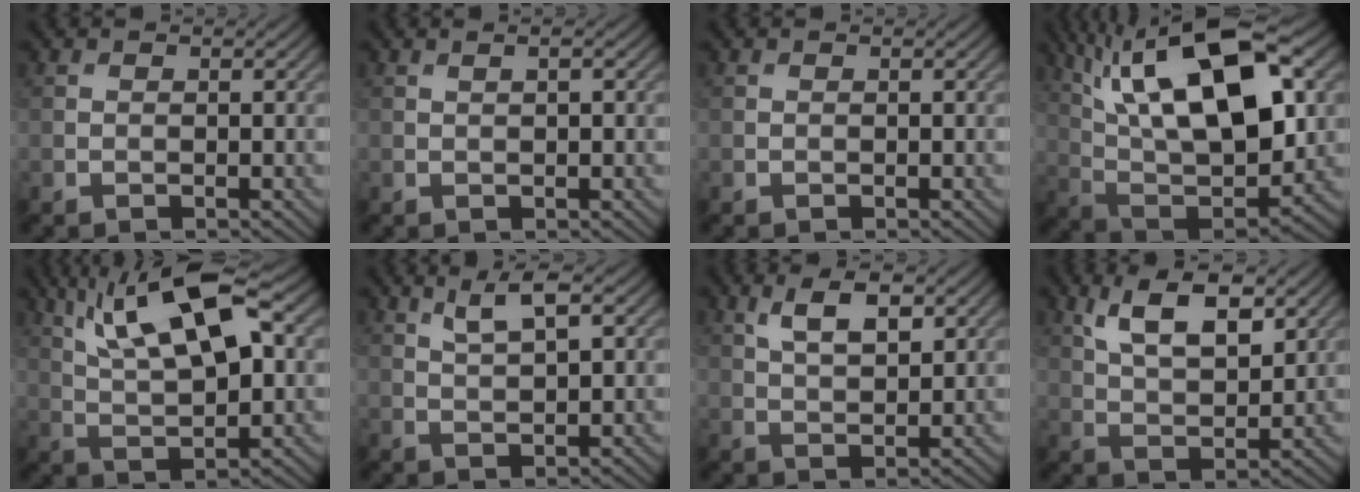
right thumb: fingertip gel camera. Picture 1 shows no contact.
{"total": 1.0, "force": [0.3, 0.1, 1.0], "torque": [-0.019, 0.006, 0.005]}
{"total": 0.0}
{"total": 20.2, "force": [8.2, 8.5, 16.4], "torque": [-0.305, 0.039, 0.127]}
{"total": 14.2, "force": [6.4, 4.7, 11.7], "torque": [-0.229, 0.016, 0.113]}
{"total": 4.1, "force": [2.2, 0.9, 3.4], "torque": [-0.076, 0.004, 0.047]}
{"total": 5.5, "force": [2.8, 2.2, 4.2], "torque": [-0.087, 0.001, 0.054]}
{"total": 8.9, "force": [4.8, 3.6, 6.6], "torque": [-0.131, 0.003, 0.093]}